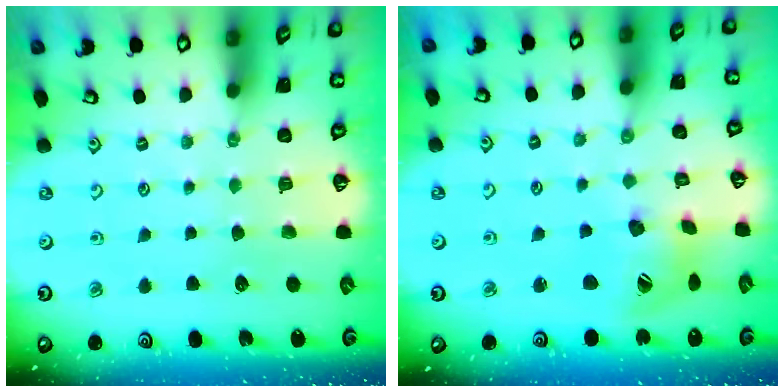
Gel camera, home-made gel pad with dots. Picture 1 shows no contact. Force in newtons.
{"total": 11.9, "press": 11.9, "slide": 0.7}